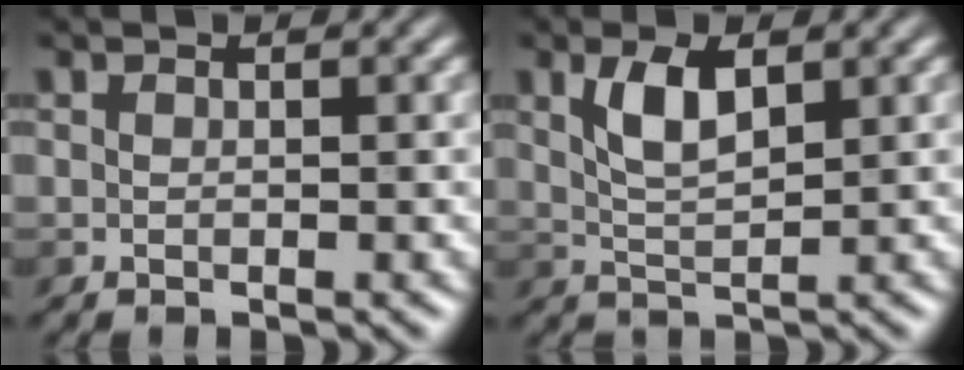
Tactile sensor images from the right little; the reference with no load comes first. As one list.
[{"total": 3.2, "force": [1.4, 1.4, 2.6], "torque": [-0.056, 0.001, 0.030]}]